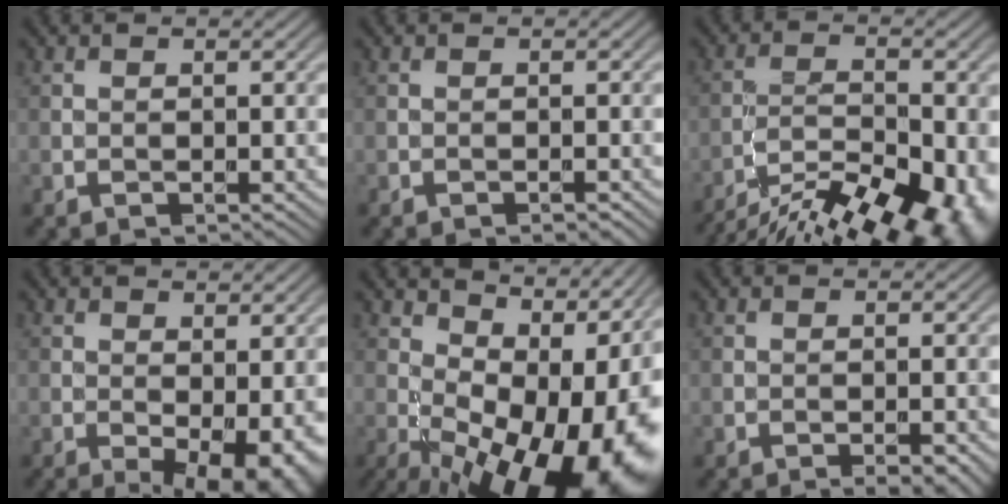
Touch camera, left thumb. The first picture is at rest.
{"total": 0.8, "force": [-0.6, 0.1, 0.5], "torque": [-0.007, 0.000, -0.010]}
{"total": 15.3, "force": [-11.7, 4.7, 8.7], "torque": [-0.149, -0.032, -0.167]}
{"total": 7.5, "force": [-2.5, 2.9, 6.5], "torque": [-0.103, -0.016, -0.027]}
{"total": 18.6, "force": [0.1, 9.7, 15.8], "torque": [-0.178, 0.000, 0.027]}
{"total": 3.1, "force": [-2.0, 0.7, 2.3], "torque": [-0.036, 0.002, -0.025]}